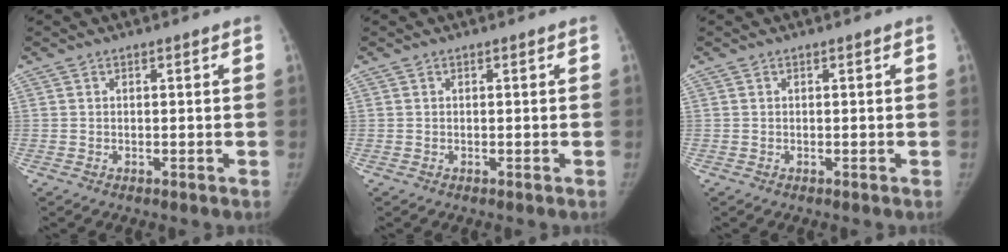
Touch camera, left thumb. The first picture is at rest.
{"total": 0.0}
{"total": 0.0}